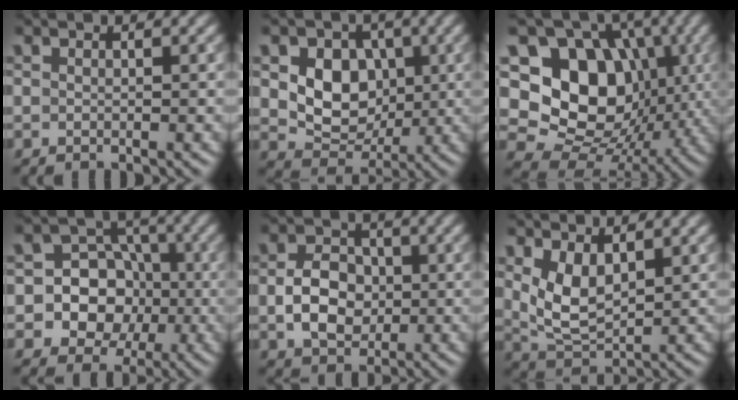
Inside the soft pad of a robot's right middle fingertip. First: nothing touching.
{"total": 6.1, "force": [0.8, 4.8, 3.8], "torque": [-0.065, -0.004, 0.011]}
{"total": 13.3, "force": [1.6, 10.5, 8.0], "torque": [-0.124, 0.004, 0.010]}
{"total": 8.9, "force": [-1.5, 8.1, 3.2], "torque": [-0.054, 0.024, -0.051]}
{"total": 4.7, "force": [-0.6, 3.6, 3.0], "torque": [-0.054, 0.002, -0.012]}
{"total": 4.4, "force": [1.5, 2.3, 3.4], "torque": [-0.081, -0.006, 0.036]}